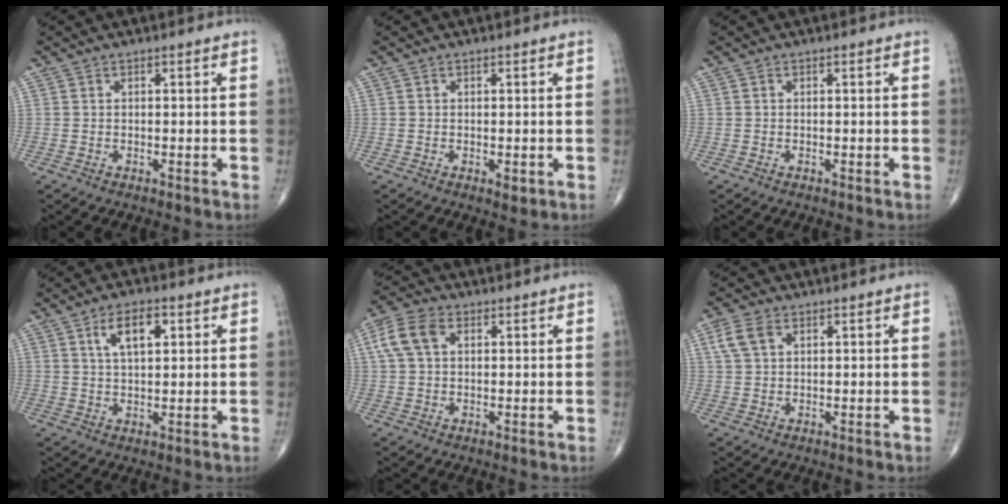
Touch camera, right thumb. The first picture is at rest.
{"total": 1.4, "force": [-0.4, 0.7, 1.2], "torque": [-0.012, -0.003, -0.004]}
{"total": 0.0}
{"total": 6.7, "force": [2.7, 3.1, 5.4], "torque": [-0.085, -0.005, 0.048]}
{"total": 7.1, "force": [2.0, 4.6, 5.1], "torque": [-0.111, 0.017, 0.037]}
{"total": 4.4, "force": [1.8, 2.7, 2.9], "torque": [-0.064, 0.007, 0.039]}